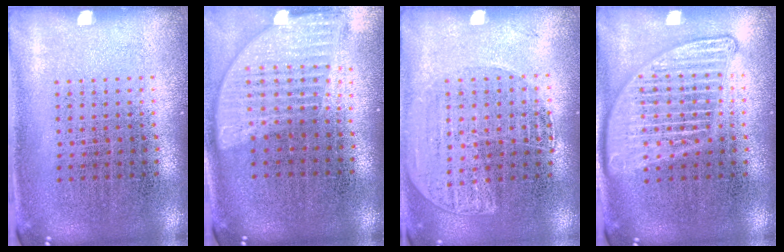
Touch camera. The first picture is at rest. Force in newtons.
{"total": 1.7, "press": 1.4, "slide": 1.0}
{"total": 1.3, "press": 1.3, "slide": 0.1}
{"total": 2.1, "press": 2.1, "slide": 0.2}